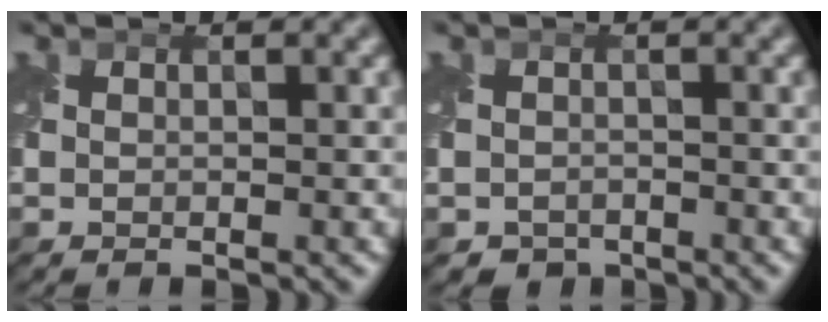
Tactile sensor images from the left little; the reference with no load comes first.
{"total": 1.7, "force": [-1.3, 1.1, 0.2], "torque": [0.002, -0.010, -0.026]}